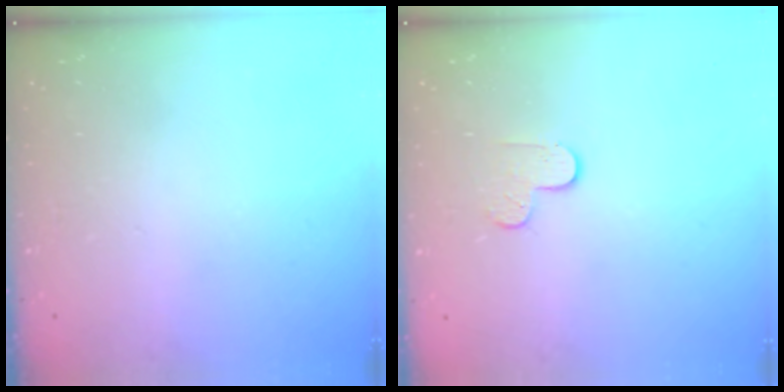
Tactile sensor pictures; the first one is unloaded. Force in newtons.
{"total": 4.3, "press": 4.3, "slide": 0.4}